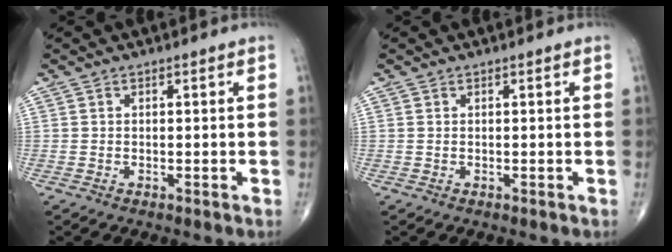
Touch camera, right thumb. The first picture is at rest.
{"total": 0.0}